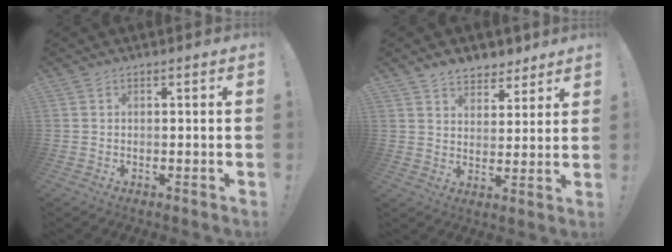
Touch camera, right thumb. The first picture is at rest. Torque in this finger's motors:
{"motor_torque": [-0.15, 0.20, 0.44, 0.31, 0.00]}